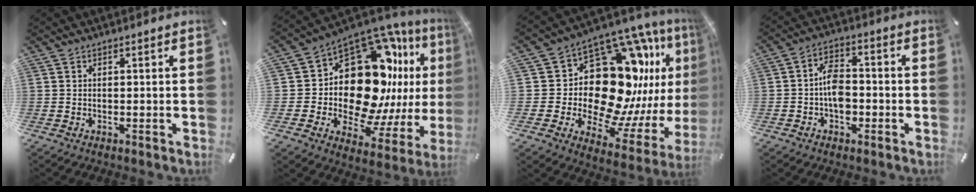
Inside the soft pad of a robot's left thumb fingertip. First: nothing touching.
{"total": 21.8, "force": [4.8, 13.8, 16.2], "torque": [-0.284, -0.075, 0.089]}
{"total": 22.2, "force": [7.2, 15.0, 14.7], "torque": [-0.228, -0.107, 0.153]}
{"total": 7.1, "force": [-1.7, 4.6, 5.2], "torque": [-0.091, 0.011, -0.031]}